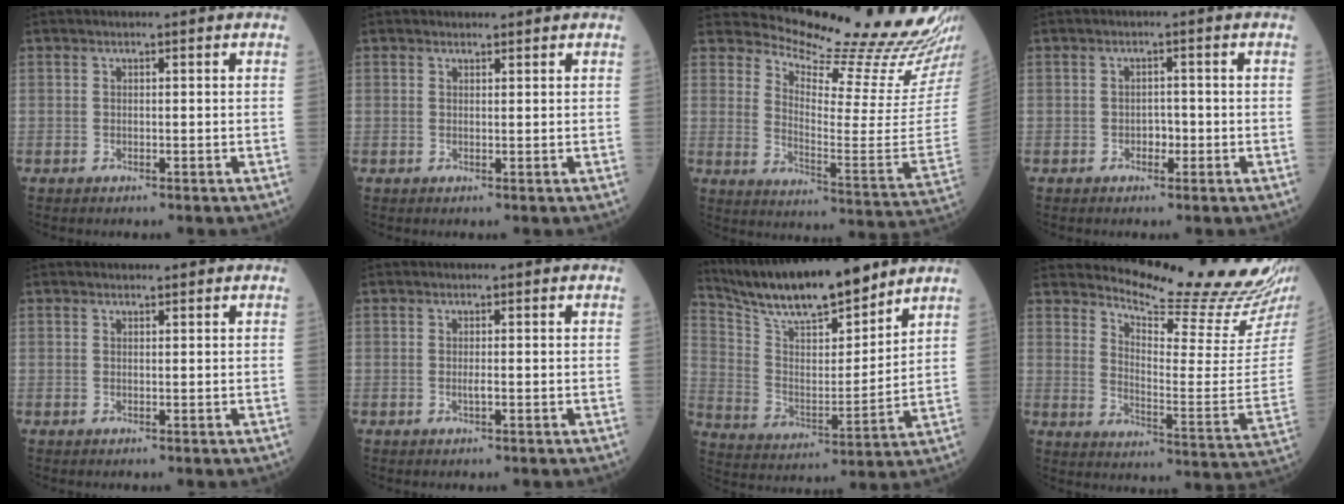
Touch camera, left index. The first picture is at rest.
{"total": 0.9, "force": [0.9, 0.3, 0.0], "torque": [-0.007, -0.001, 0.012]}
{"total": 22.9, "force": [21.8, 0.7, 7.2], "torque": [-0.124, -0.131, 0.277]}
{"total": 1.6, "force": [-0.6, 1.1, 1.0], "torque": [-0.012, 0.005, -0.010]}
{"total": 0.6, "force": [0.6, 0.2, 0.0], "torque": [-0.008, -0.003, 0.008]}
{"total": 0.6, "force": [-0.1, 0.0, 0.6], "torque": [-0.015, -0.001, -0.003]}
{"total": 16.7, "force": [14.8, 2.4, 7.2], "torque": [-0.138, 0.004, 0.267]}
{"total": 17.5, "force": [16.9, -0.9, 4.4], "torque": [-0.081, -0.117, 0.219]}